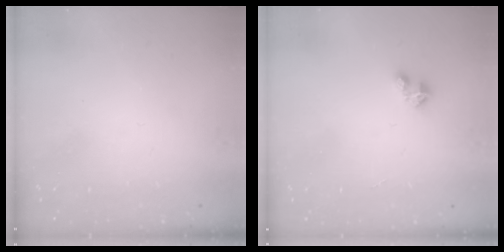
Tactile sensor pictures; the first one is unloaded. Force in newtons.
{"total": 2.1, "press": 2.1, "slide": 0.2}